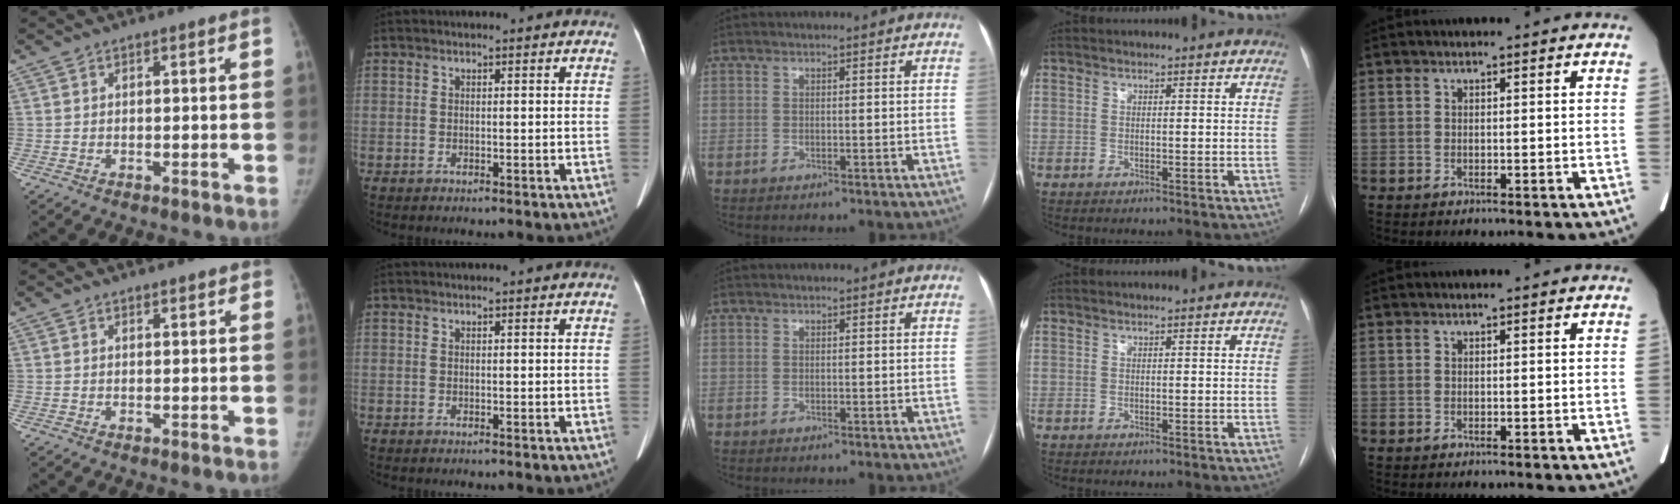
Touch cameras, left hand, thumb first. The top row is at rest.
{"thumb": {"total": 1.1, "force": [1.0, 0.4, 0.5], "torque": [-0.004, -0.004, 0.012]}}